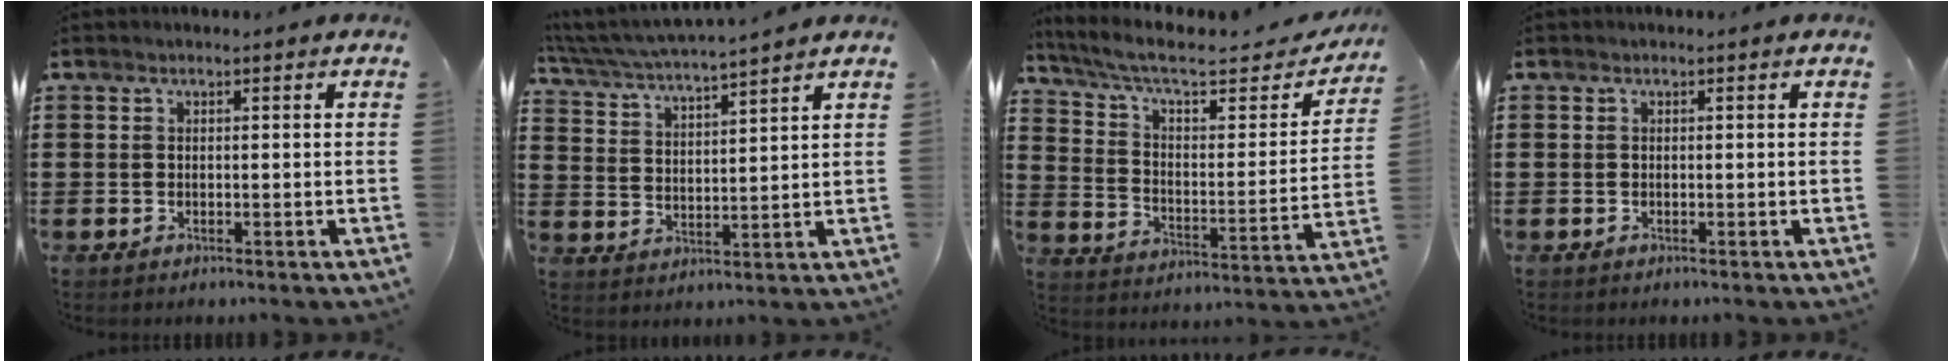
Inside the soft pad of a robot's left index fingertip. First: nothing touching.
{"total": 4.5, "force": [4.3, -0.4, 1.2], "torque": [-0.045, -0.031, 0.069]}
{"total": 7.7, "force": [6.0, 1.5, 4.6], "torque": [-0.113, -0.037, 0.099]}
{"total": 0.0}